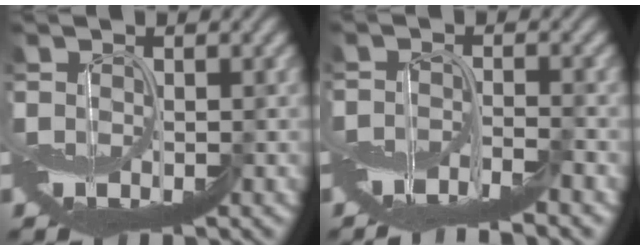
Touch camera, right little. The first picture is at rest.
{"total": 5.9, "force": [-4.2, 1.1, 3.9], "torque": [-0.063, -0.003, -0.078]}